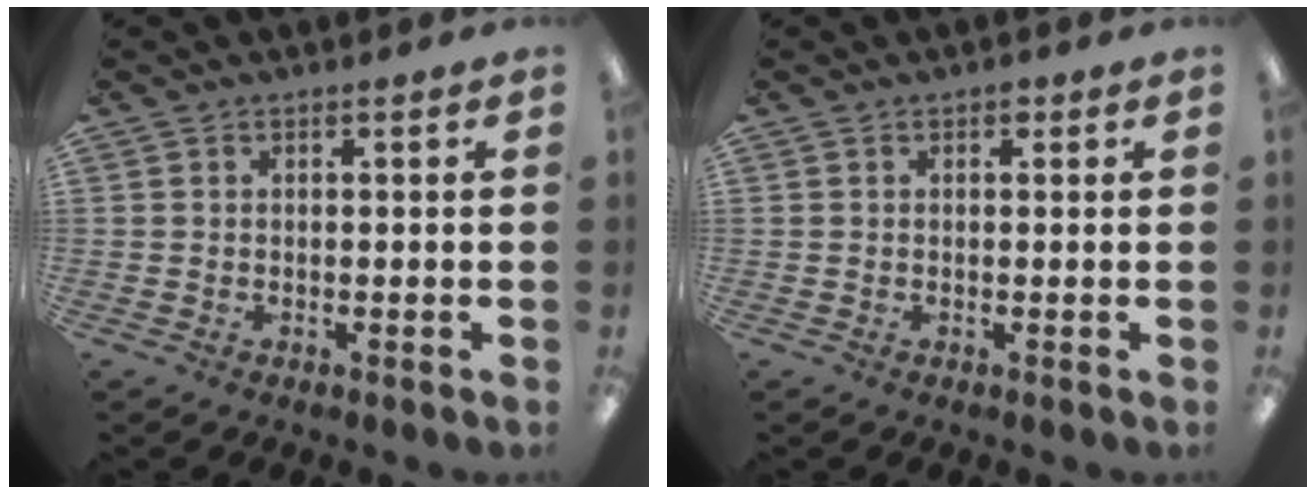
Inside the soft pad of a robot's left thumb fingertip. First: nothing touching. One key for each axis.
{"total": 1.1, "fx": 0.6, "fy": 0.7, "fz": 0.6, "tx": -0.005, "ty": 0.000, "tz": 0.009}